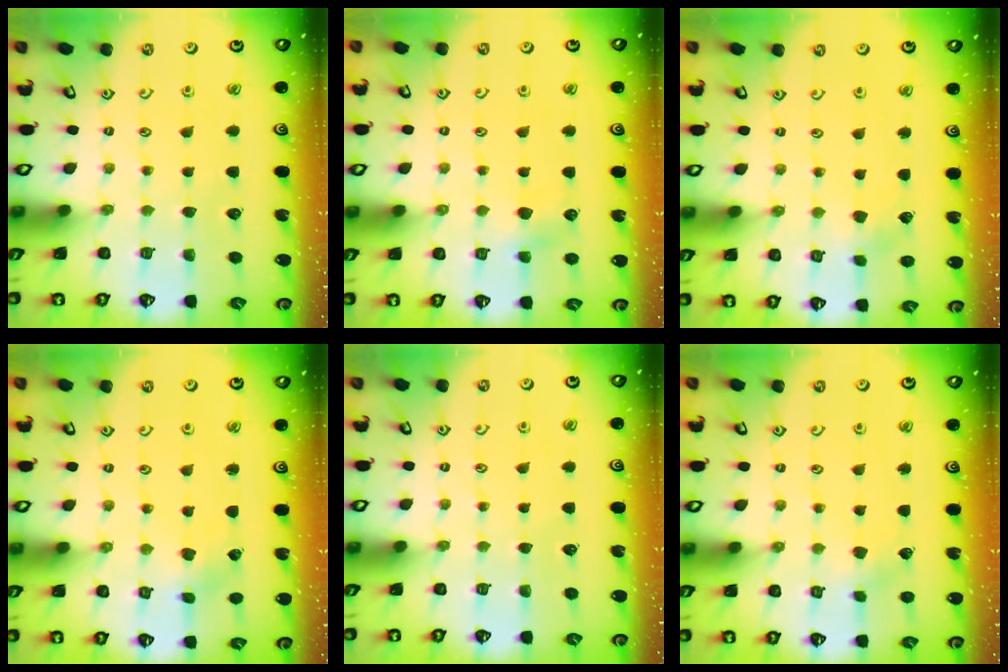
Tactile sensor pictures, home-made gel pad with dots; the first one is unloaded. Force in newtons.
{"total": 4.5, "press": 4.5, "slide": 0.5}
{"total": 2.3, "press": 2.3, "slide": 0.1}
{"total": 1.4, "press": 1.4, "slide": 0.2}
{"total": 0.0}
{"total": 2.6, "press": 2.6, "slide": 0.2}